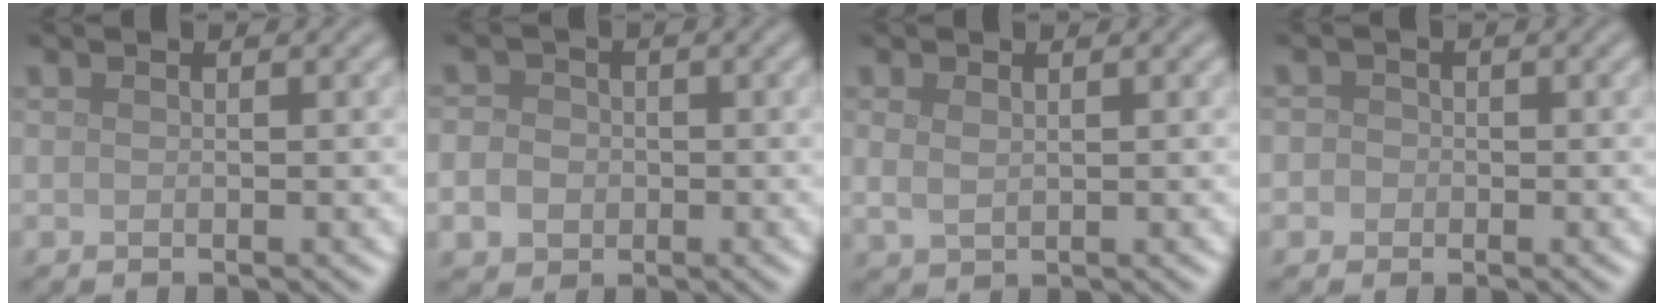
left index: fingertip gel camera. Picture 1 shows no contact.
{"total": 4.0, "force": [-0.6, 3.5, 1.7], "torque": [-0.017, 0.007, -0.031]}
{"total": 1.6, "force": [0.6, 0.9, 1.1], "torque": [-0.027, -0.002, 0.015]}
{"total": 2.2, "force": [0.2, 2.0, 0.8], "torque": [0.011, 0.012, -0.021]}